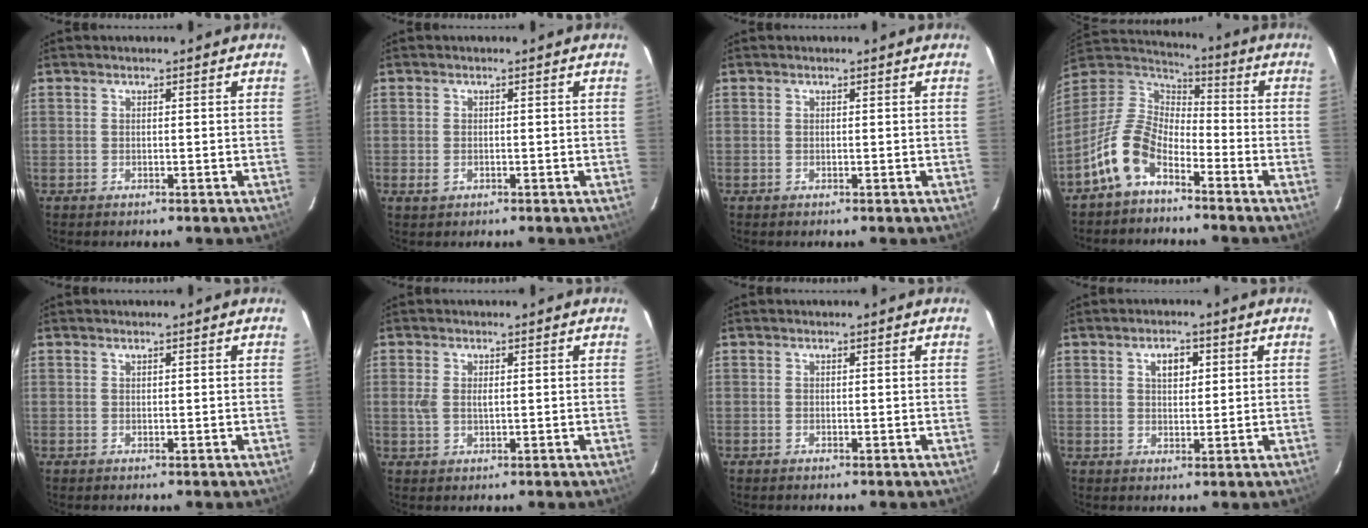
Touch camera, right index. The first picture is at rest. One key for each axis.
{"total": 1.4, "fx": -0.6, "fy": 1.1, "fz": 0.8, "tx": -0.014, "ty": -0.002, "tz": -0.011}
{"total": 0.0}
{"total": 11.6, "fx": -6.8, "fy": 6.3, "fz": 7.1, "tx": -0.150, "ty": 0.016, "tz": -0.142}
{"total": 0.0}
{"total": 2.5, "fx": 0.4, "fy": 1.4, "fz": 2.1, "tx": -0.041, "ty": 0.000, "tz": 0.007}
{"total": 0.0}
{"total": 3.6, "fx": 1.4, "fy": 2.1, "fz": 2.6, "tx": -0.040, "ty": 0.010, "tz": 0.024}